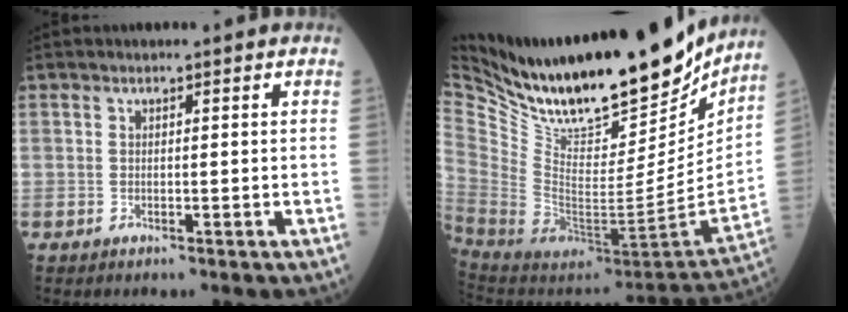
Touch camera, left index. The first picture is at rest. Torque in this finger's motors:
{"motor_torque": [-0.27, -1.29, 0.16, 0.09]}